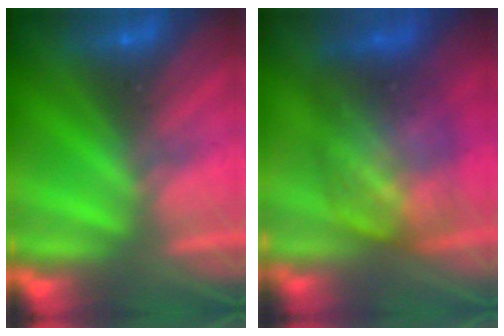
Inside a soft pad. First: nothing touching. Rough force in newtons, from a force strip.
{"total": 6.7}